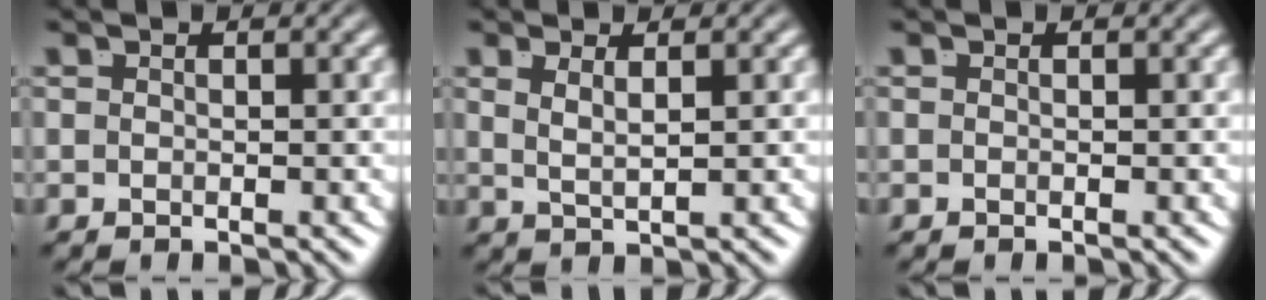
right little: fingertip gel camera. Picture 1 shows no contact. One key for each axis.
{"total": 1.9, "fx": 0.7, "fy": -0.3, "fz": 1.7, "tx": -0.031, "ty": -0.006, "tz": 0.022}
{"total": 0.0}